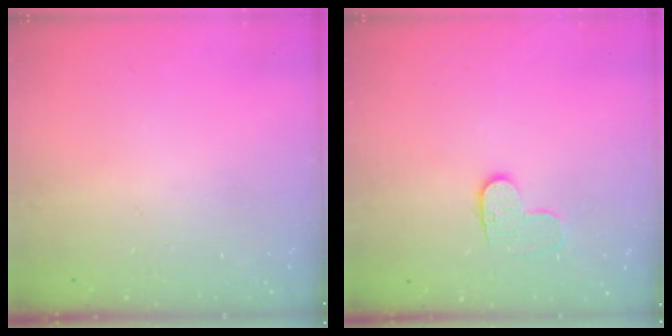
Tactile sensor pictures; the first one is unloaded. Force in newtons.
{"total": 6.8, "press": 6.8, "slide": 0.1}